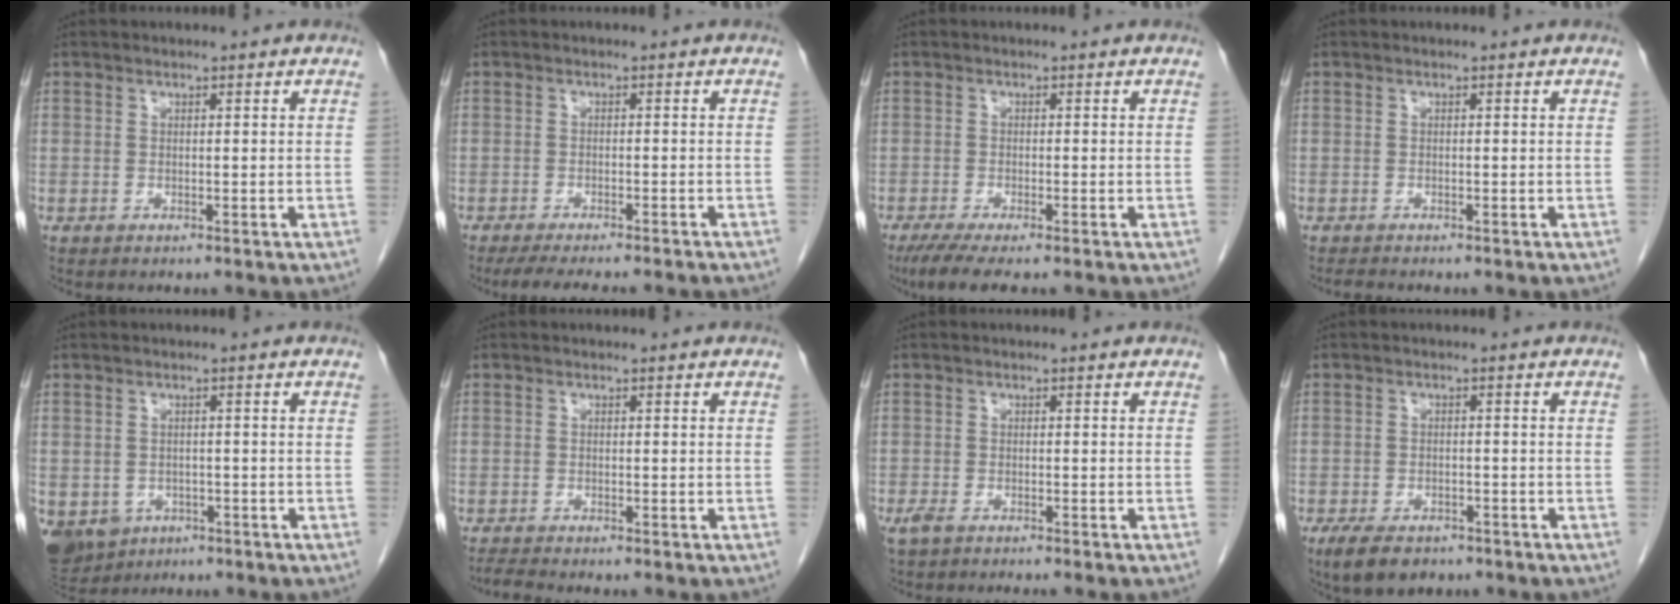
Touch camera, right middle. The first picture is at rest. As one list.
[{"total": 11.3, "force": [-9.8, 1.1, 5.4], "torque": [-0.064, -0.013, -0.128]}, {"total": 5.0, "force": [-3.8, 0.3, 3.3], "torque": [-0.056, -0.013, -0.063]}, {"total": 1.3, "force": [-1.2, 0.1, 0.5], "torque": [-0.015, -0.005, -0.021]}, {"total": 11.1, "force": [-5.2, 8.9, 4.1], "torque": [-0.118, -0.006, -0.066]}, {"total": 2.1, "force": [-1.9, -0.5, 0.6], "torque": [-0.018, -0.011, -0.038]}, {"total": 4.1, "force": [-3.4, 0.6, 2.3], "torque": [-0.036, -0.009, -0.053]}, {"total": 6.5, "force": [-4.7, 3.1, 3.3], "torque": [-0.058, -0.005, -0.071]}]